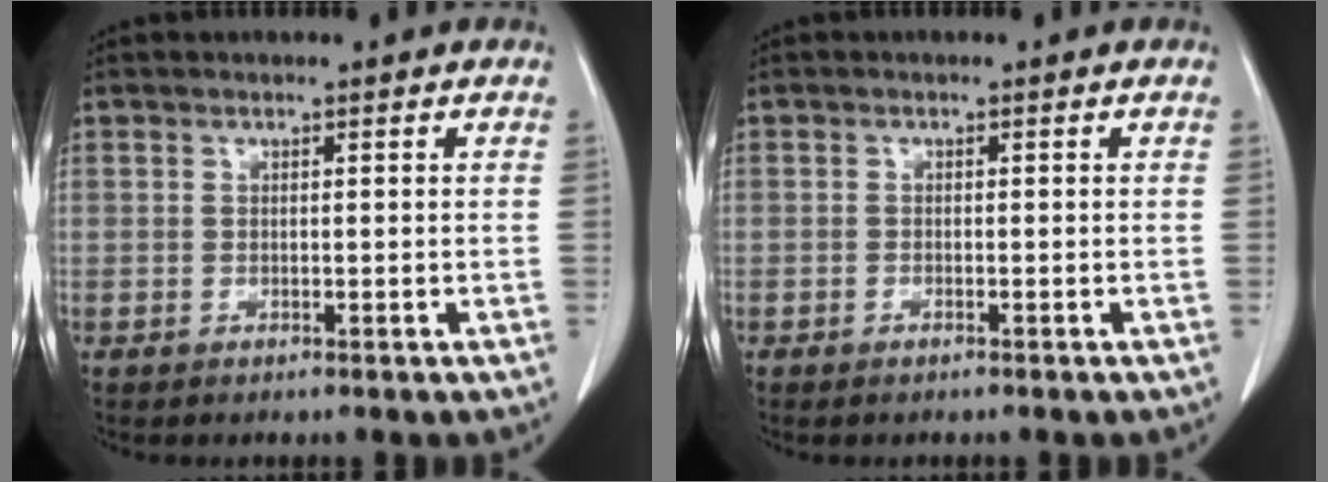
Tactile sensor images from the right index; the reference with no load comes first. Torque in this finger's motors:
{"motor_torque": [-0.12, 0.01, -0.02, 0.00]}